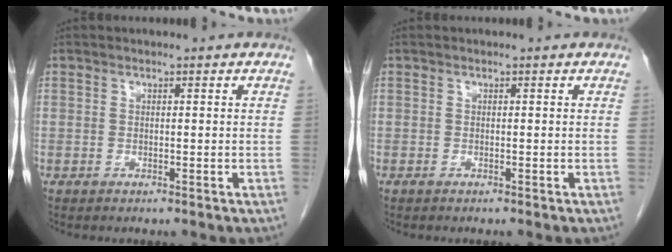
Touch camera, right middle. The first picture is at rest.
{"total": 0.0}